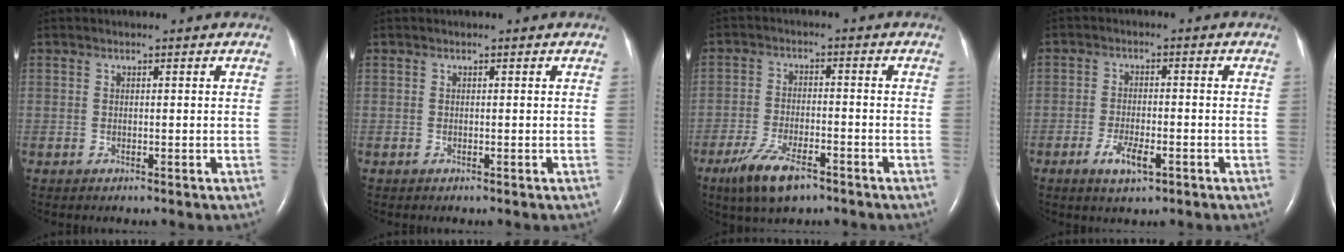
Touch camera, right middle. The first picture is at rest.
{"total": 0.0}
{"total": 7.9, "force": [-5.2, 2.3, 5.4], "torque": [-0.114, -0.011, -0.091]}
{"total": 4.6, "force": [-2.4, 1.4, 3.7], "torque": [-0.072, -0.002, -0.039]}